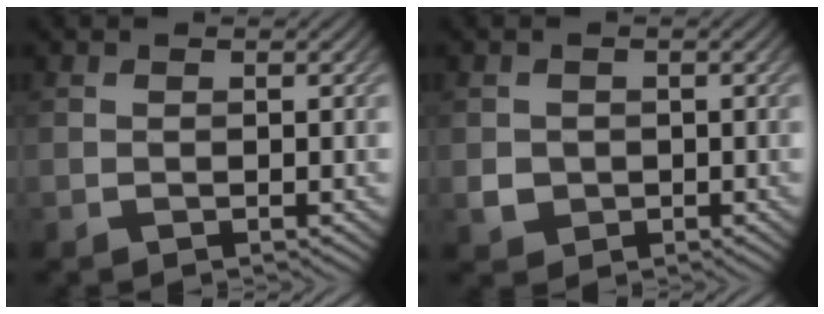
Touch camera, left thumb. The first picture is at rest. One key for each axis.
{"total": 2.2, "fx": -0.2, "fy": 2.1, "fz": 0.5, "tx": -0.014, "ty": -0.008, "tz": -0.004}